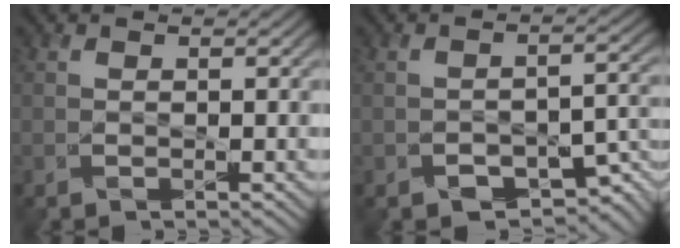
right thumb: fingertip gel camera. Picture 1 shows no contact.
{"total": 6.2, "force": [-3.5, 3.2, 4.0], "torque": [-0.054, -0.014, -0.050]}